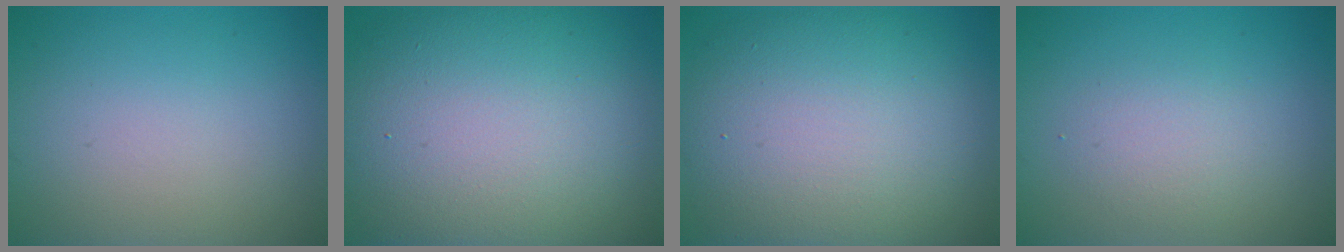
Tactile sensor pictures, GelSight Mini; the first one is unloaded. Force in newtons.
{"total": 15.9, "press": 15.9, "slide": 0.8}
{"total": 12.4, "press": 12.4, "slide": 0.6}
{"total": 2.0, "press": 2.0, "slide": 0.1}